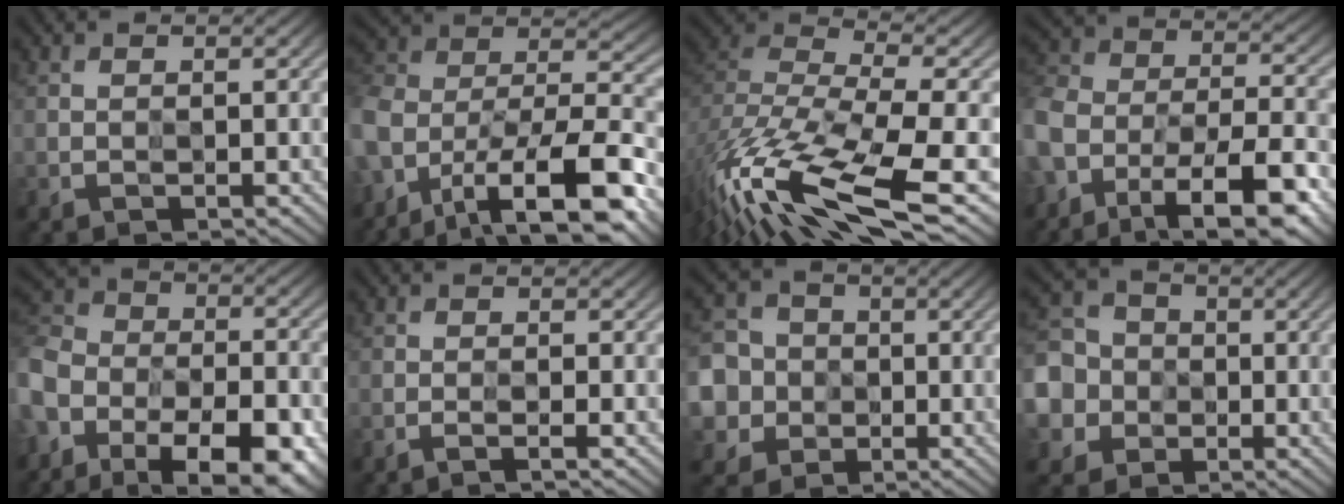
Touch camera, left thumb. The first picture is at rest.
{"total": 15.4, "force": [-10.3, 7.3, 8.8], "torque": [-0.207, -0.010, -0.172]}
{"total": 16.8, "force": [-10.7, 5.9, 11.5], "torque": [-0.280, -0.032, -0.177]}
{"total": 15.2, "force": [-10.7, 7.6, 7.6], "torque": [-0.172, -0.027, -0.151]}
{"total": 19.9, "force": [-12.8, 12.1, 9.2], "torque": [-0.204, -0.064, -0.175]}
{"total": 1.3, "force": [-1.1, -0.6, 0.4], "torque": [-0.008, -0.002, -0.025]}
{"total": 8.6, "force": [-0.8, 8.4, 1.8], "torque": [-0.090, -0.009, -0.038]}
{"total": 9.5, "force": [-1.9, 9.0, 2.4], "torque": [-0.107, -0.018, -0.054]}